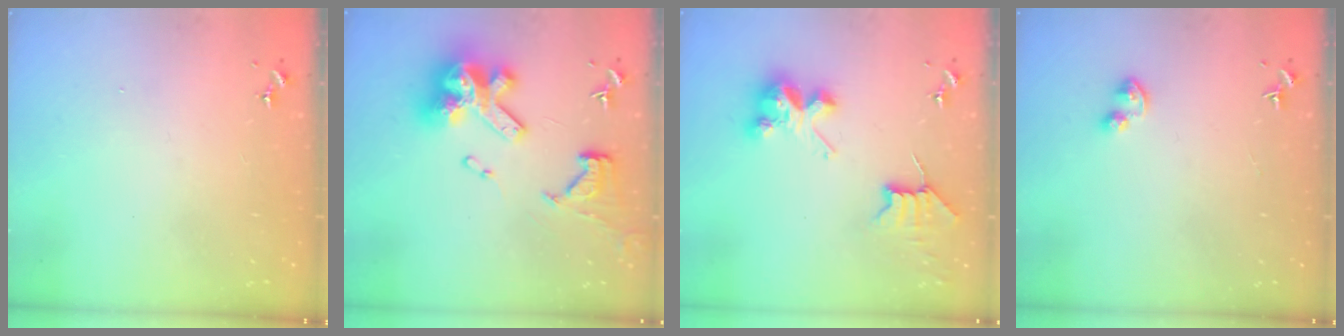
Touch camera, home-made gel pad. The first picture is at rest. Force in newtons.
{"total": 22.8, "press": 22.7, "slide": 2.7}
{"total": 8.9, "press": 8.9, "slide": 0.7}
{"total": 4.8, "press": 4.8, "slide": 0.5}